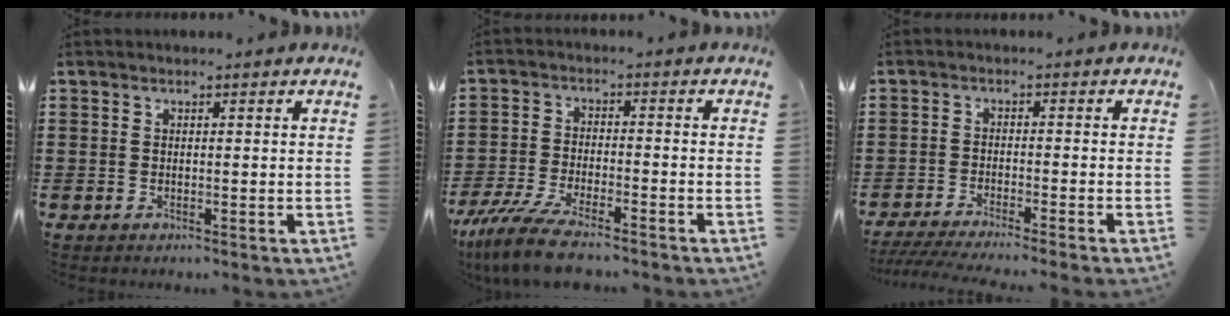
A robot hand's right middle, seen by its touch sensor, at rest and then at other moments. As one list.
[{"total": 6.9, "force": [-5.8, 1.0, 3.7], "torque": [-0.091, -0.009, -0.113]}, {"total": 2.9, "force": [-2.6, -0.3, 1.2], "torque": [-0.027, -0.005, -0.054]}]